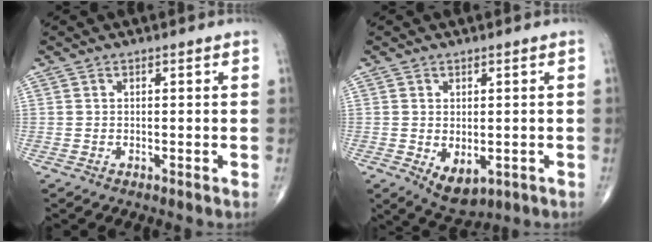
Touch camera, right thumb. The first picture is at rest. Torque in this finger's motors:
{"motor_torque": [-0.15, 0.00, 0.09, 0.10, 0.07]}